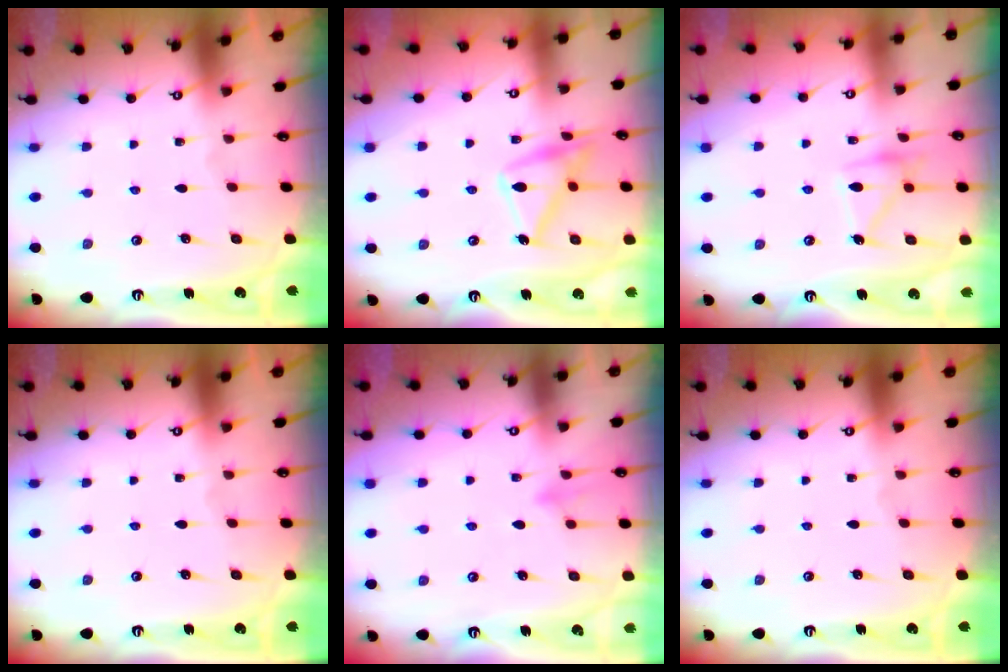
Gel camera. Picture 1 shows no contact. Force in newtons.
{"total": 16.6, "press": 16.6, "slide": 0.9}
{"total": 13.6, "press": 13.6, "slide": 0.7}
{"total": 0.0}
{"total": 8.1, "press": 8.1, "slide": 0.6}
{"total": 0.0}